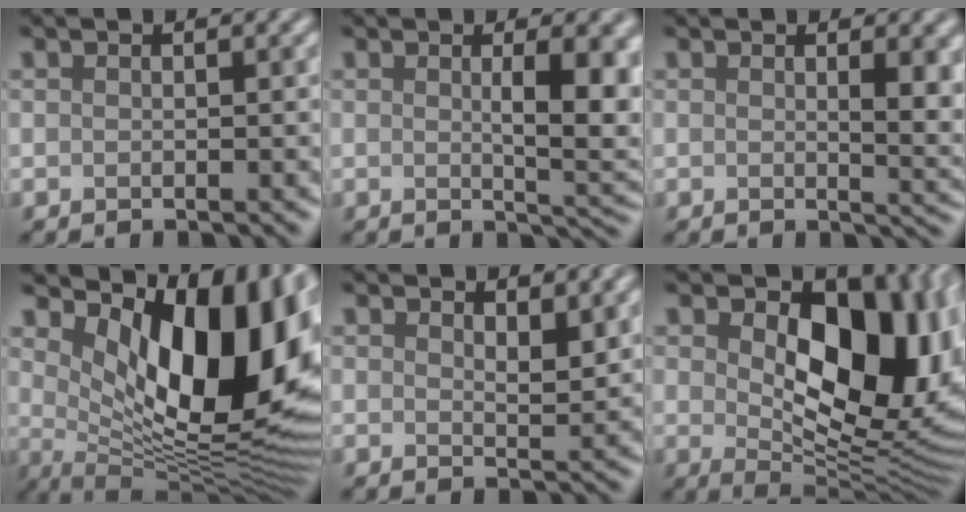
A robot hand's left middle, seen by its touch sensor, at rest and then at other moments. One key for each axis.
{"total": 6.4, "fx": 0.8, "fy": 1.7, "fz": 6.2, "tx": -0.076, "ty": -0.004, "tz": 0.019}
{"total": 4.0, "fx": 1.1, "fy": 1.3, "fz": 3.6, "tx": -0.038, "ty": -0.002, "tz": 0.018}
{"total": 14.8, "fx": 3.8, "fy": 7.0, "fz": 12.5, "tx": -0.165, "ty": -0.014, "tz": 0.070}
{"total": 2.4, "fx": 1.6, "fy": 0.8, "fz": 1.6, "tx": -0.022, "ty": -0.006, "tz": 0.030}
{"total": 14.5, "fx": 2.9, "fy": 8.4, "fz": 11.4, "tx": -0.147, "ty": -0.012, "tz": 0.058}